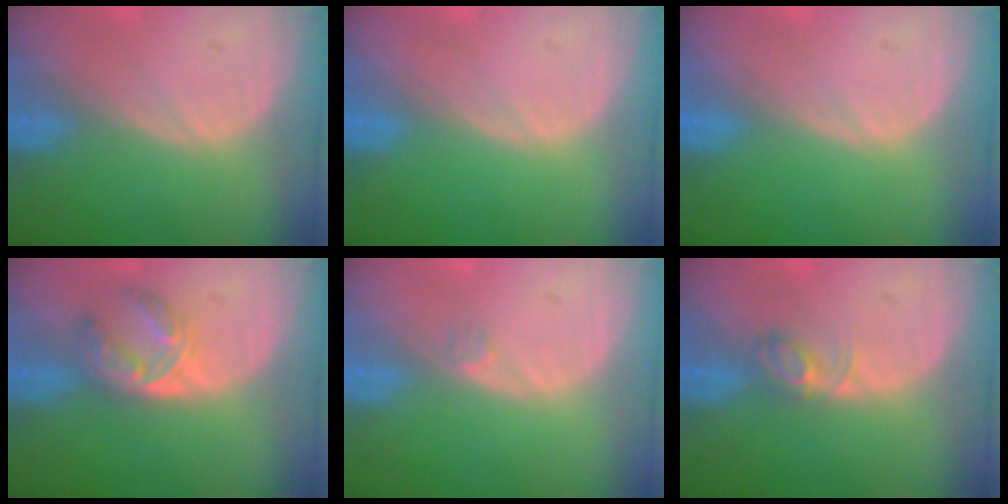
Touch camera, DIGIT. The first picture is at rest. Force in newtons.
{"total": 0.0}
{"total": 0.0}
{"total": 5.8, "press": 4.7, "slide": 3.4}
{"total": 0.8, "press": 0.7, "slide": 0.4}
{"total": 2.5, "press": 2.5, "slide": 0.4}